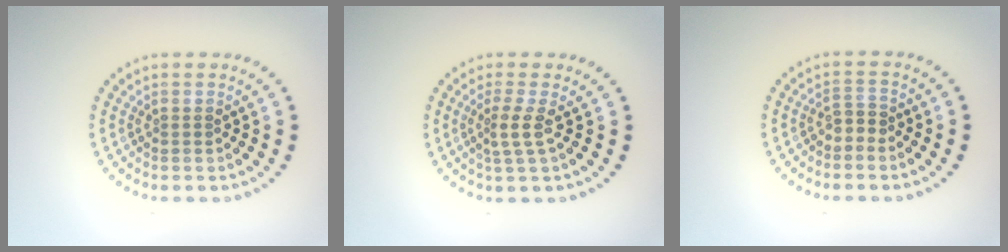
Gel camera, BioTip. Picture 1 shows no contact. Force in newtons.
{"total": 1.9, "press": 1.3, "slide": 1.3}
{"total": 1.2, "press": 0.8, "slide": 0.9}